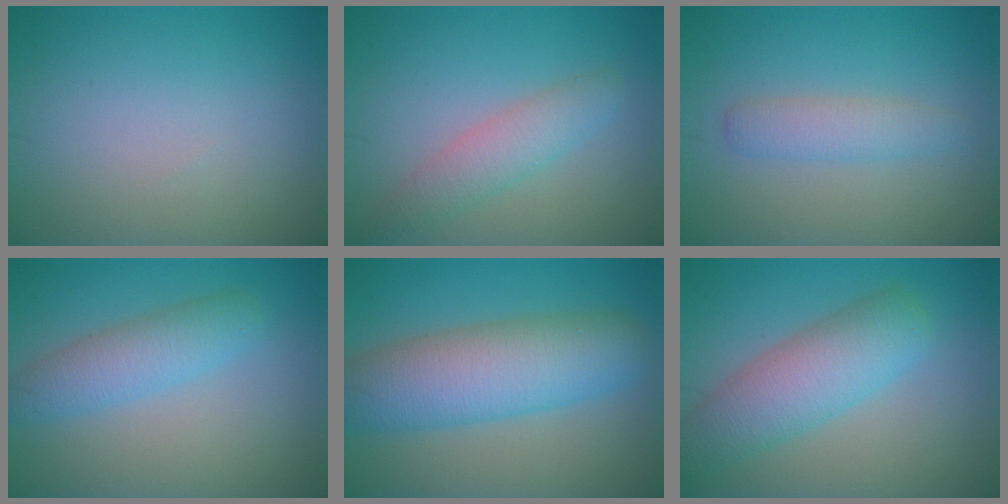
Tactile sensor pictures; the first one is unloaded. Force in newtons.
{"total": 3.0, "press": 2.9, "slide": 0.2}
{"total": 2.4, "press": 2.4, "slide": 0.1}
{"total": 3.6, "press": 3.6, "slide": 0.0}
{"total": 8.4, "press": 8.4, "slide": 0.2}
{"total": 6.0, "press": 6.0, "slide": 0.2}